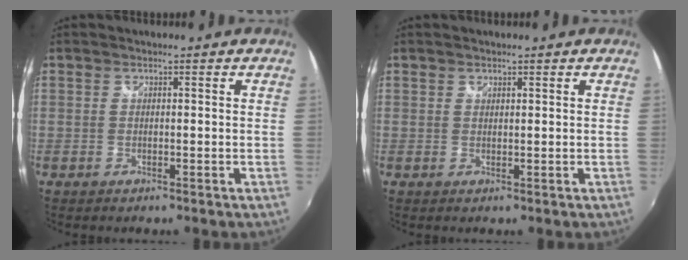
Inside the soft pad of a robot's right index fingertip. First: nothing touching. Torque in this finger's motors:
{"motor_torque": [-0.05, 0.00, -0.03, 0.00]}